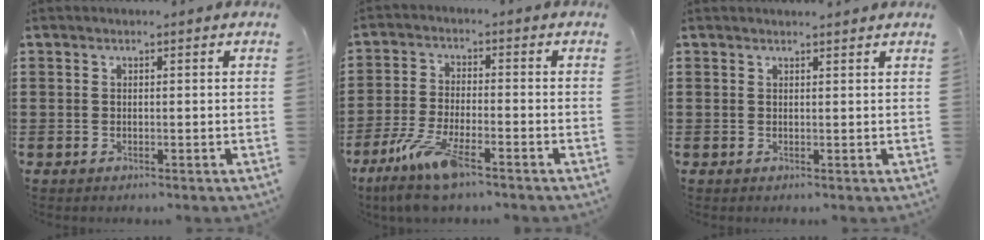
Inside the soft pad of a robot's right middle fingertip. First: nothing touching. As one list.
[{"total": 8.6, "force": [-6.0, 1.6, 6.0], "torque": [-0.130, -0.011, -0.115]}, {"total": 0.8, "force": [0.8, 0.0, 0.2], "torque": [0.003, -0.004, 0.013]}]